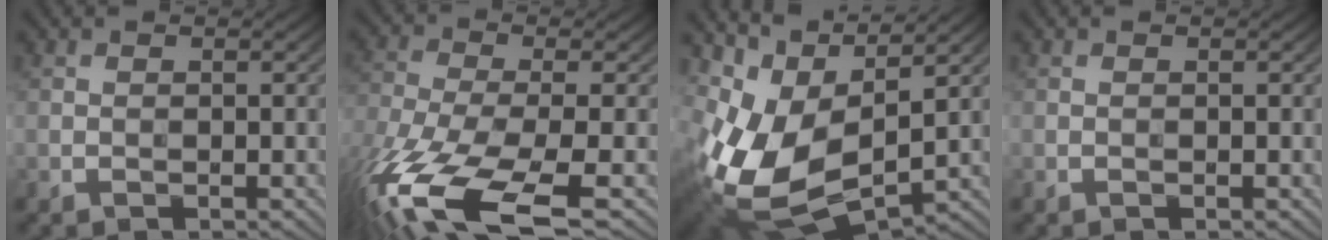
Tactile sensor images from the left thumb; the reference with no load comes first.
{"total": 15.0, "force": [-8.4, 5.1, 11.3], "torque": [-0.286, -0.038, -0.146]}
{"total": 12.5, "force": [1.8, 7.0, 10.2], "torque": [-0.237, -0.025, 0.045]}
{"total": 0.0}